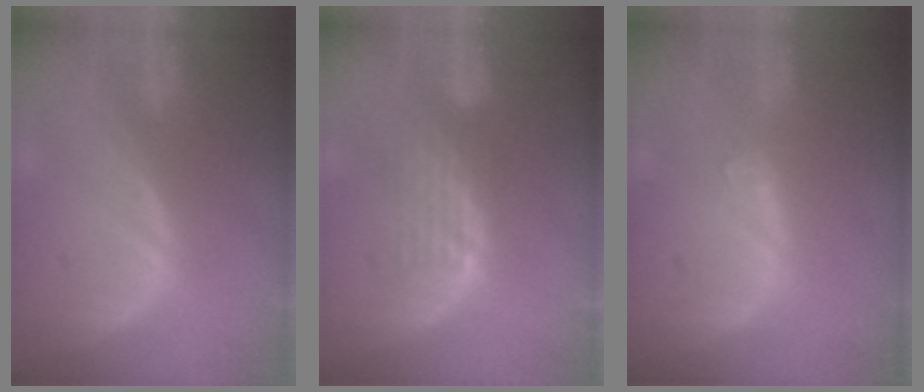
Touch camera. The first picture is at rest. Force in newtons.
{"total": 5.1, "press": 4.4, "slide": 2.6}
{"total": 1.7, "press": 1.4, "slide": 1.0}